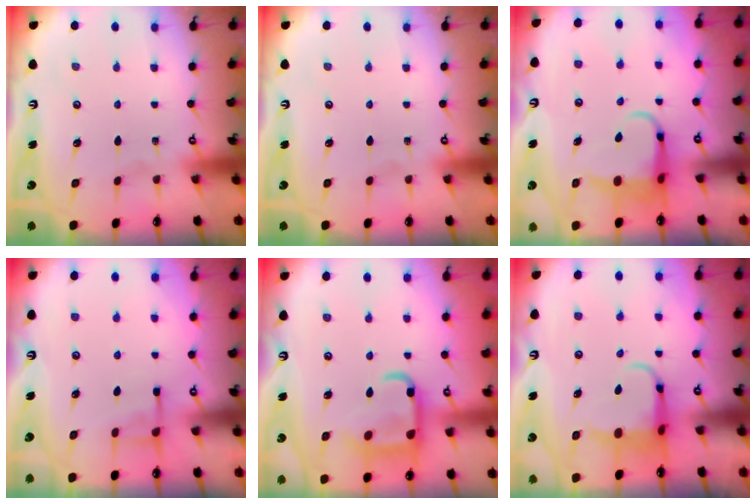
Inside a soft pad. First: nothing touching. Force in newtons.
{"total": 0.0}
{"total": 5.6, "press": 5.5, "slide": 1.2}
{"total": 5.4, "press": 5.4, "slide": 0.2}
{"total": 14.4, "press": 14.3, "slide": 1.4}
{"total": 5.5, "press": 5.4, "slide": 1.3}